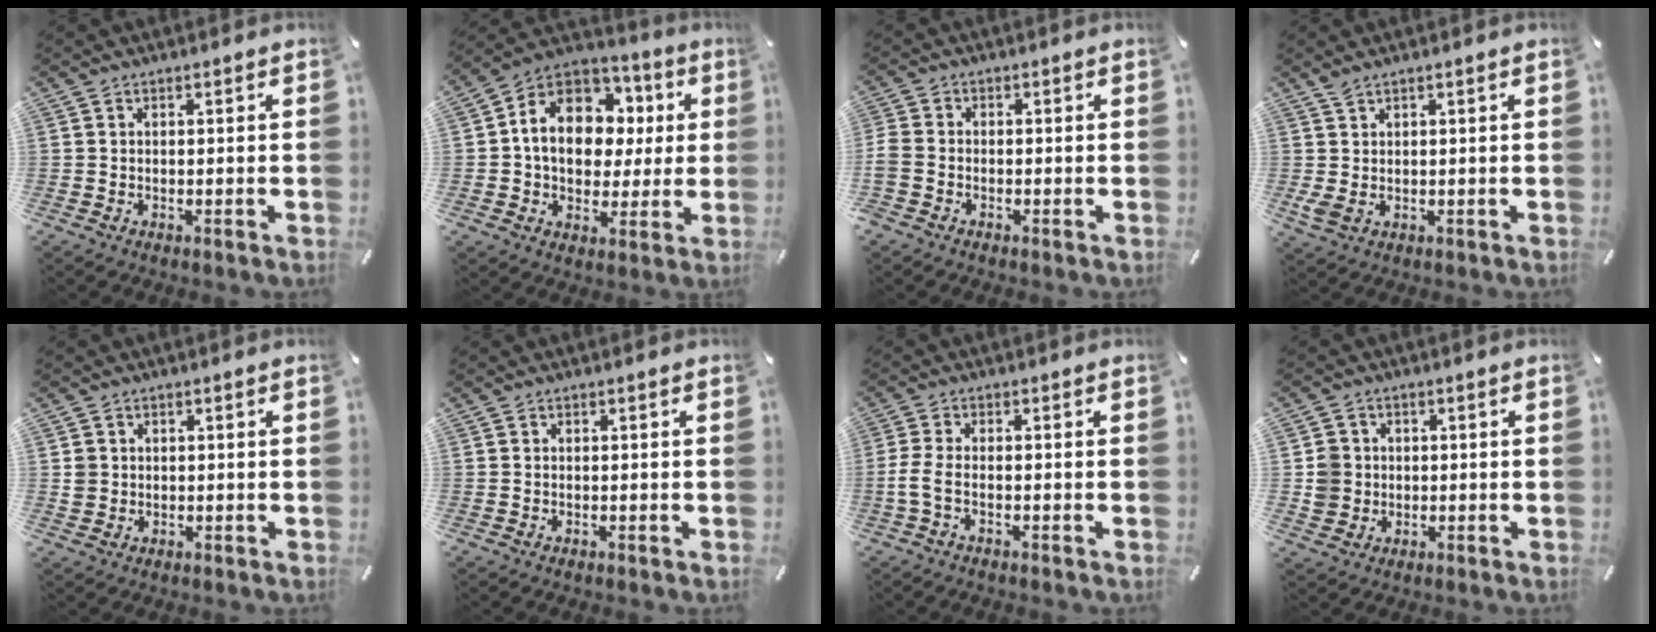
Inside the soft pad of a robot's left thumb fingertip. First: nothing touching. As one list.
[{"total": 13.5, "force": [1.8, 11.0, 7.6], "torque": [-0.136, -0.004, 0.039]}, {"total": 3.2, "force": [-1.4, 2.4, 1.6], "torque": [-0.039, 0.003, -0.026]}, {"total": 3.3, "force": [1.2, 2.0, 2.3], "torque": [-0.043, -0.007, 0.023]}, {"total": 2.4, "force": [0.2, 2.4, 0.3], "torque": [-0.006, 0.005, 0.003]}, {"total": 0.0}, {"total": 4.1, "force": [-1.3, 1.1, 3.7], "torque": [-0.084, -0.006, -0.026]}, {"total": 5.7, "force": [0.1, 5.6, 1.0], "torque": [-0.021, 0.005, 0.004]}]